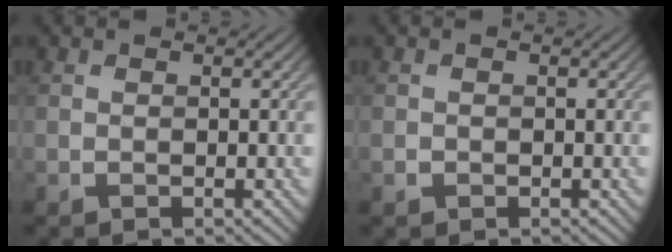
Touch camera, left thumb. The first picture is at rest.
{"total": 0.6, "force": [-0.3, 0.5, 0.1], "torque": [0.000, -0.005, -0.007]}